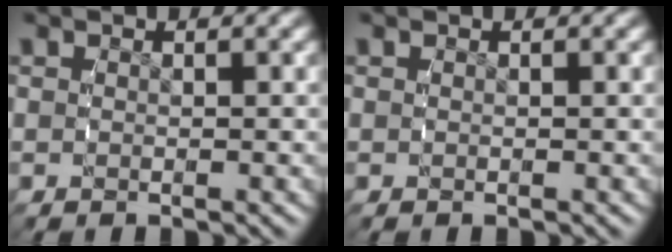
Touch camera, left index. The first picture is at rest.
{"total": 0.0}